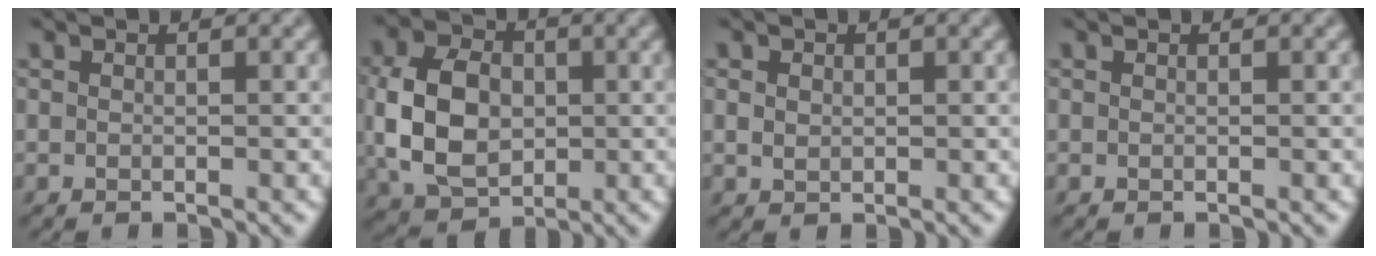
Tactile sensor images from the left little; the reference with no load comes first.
{"total": 7.9, "force": [-0.3, 5.7, 5.4], "torque": [-0.122, 0.001, -0.014]}
{"total": 1.0, "force": [0.1, 0.8, 0.5], "torque": [-0.012, 0.000, 0.002]}
{"total": 0.0}